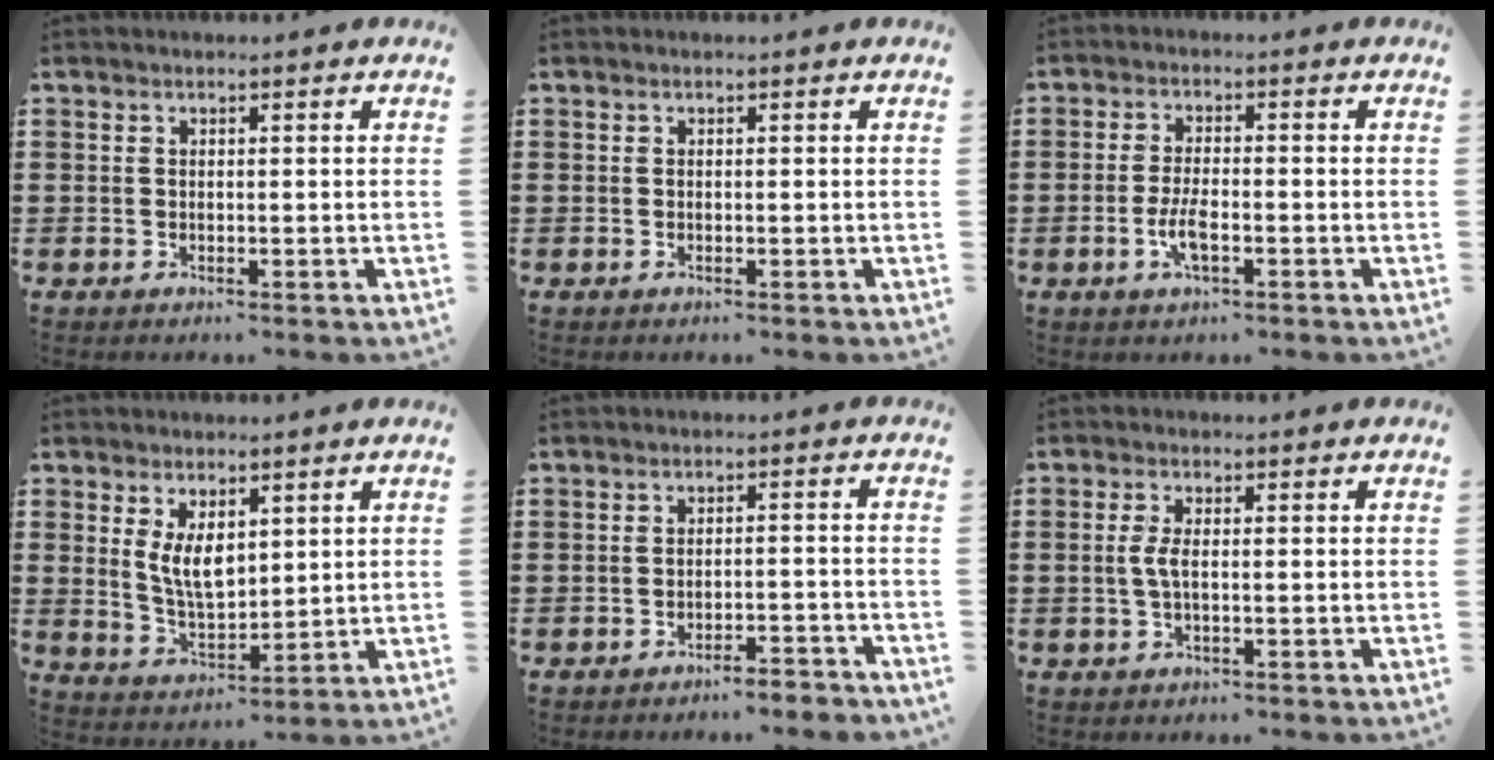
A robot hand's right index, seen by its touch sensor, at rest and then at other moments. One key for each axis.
{"total": 0.0}
{"total": 4.1, "fx": -1.4, "fy": 1.3, "fz": 3.6, "tx": -0.082, "ty": -0.004, "tz": -0.031}
{"total": 5.9, "fx": 2.3, "fy": 3.1, "fz": 4.5, "tx": -0.088, "ty": 0.000, "tz": 0.040}
{"total": 2.7, "fx": -2.7, "fy": 0.1, "fz": 0.5, "tx": -0.012, "ty": 0.001, "tz": -0.055}
{"total": 2.8, "fx": -0.2, "fy": 0.8, "fz": 2.7, "tx": -0.064, "ty": -0.004, "tz": -0.010}